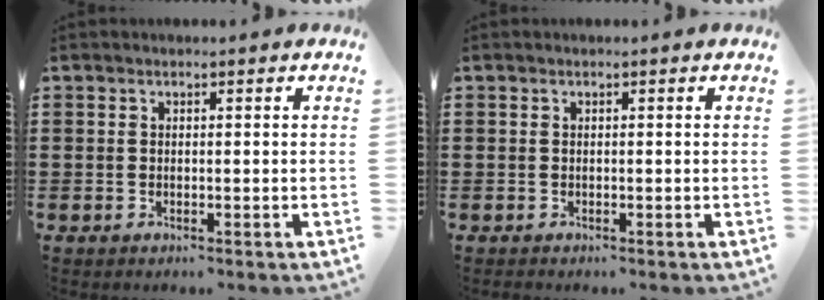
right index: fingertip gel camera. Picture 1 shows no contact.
{"total": 0.0}